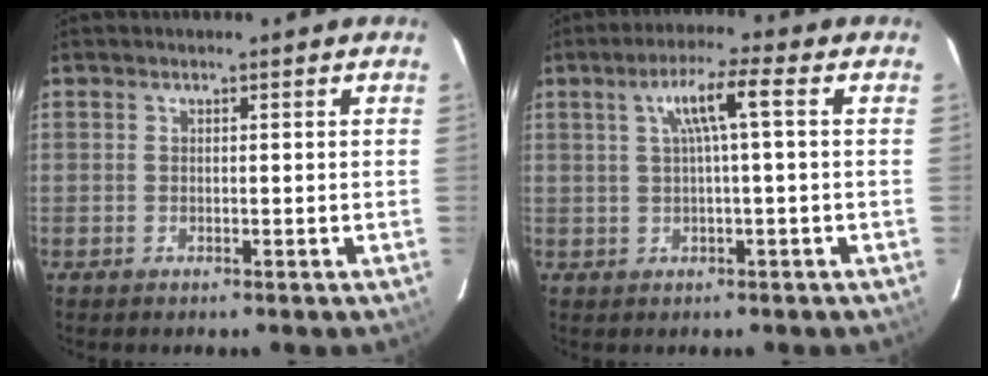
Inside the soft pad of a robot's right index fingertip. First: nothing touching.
{"total": 5.7, "force": [1.0, -0.2, 5.6], "torque": [-0.100, 0.008, 0.021]}